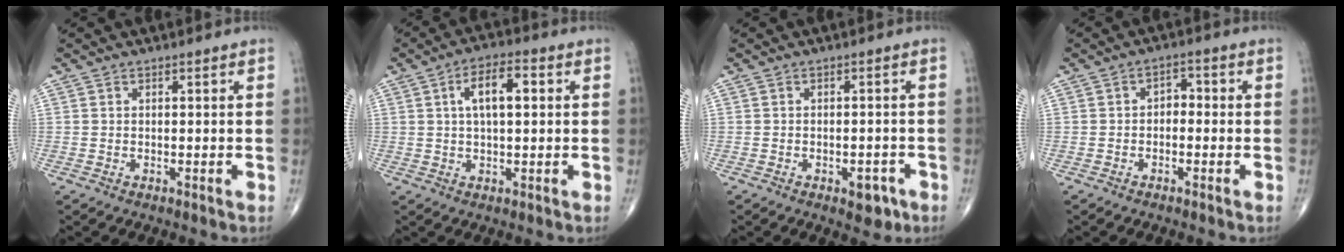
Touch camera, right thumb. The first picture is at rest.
{"total": 7.7, "force": [1.7, 3.3, 6.8], "torque": [-0.110, 0.013, 0.025]}
{"total": 3.9, "force": [-2.0, 2.0, 2.6], "torque": [-0.017, 0.010, -0.021]}
{"total": 2.8, "force": [-0.5, 2.0, 1.9], "torque": [-0.013, 0.016, -0.018]}